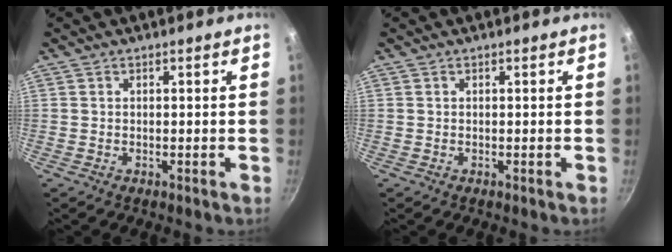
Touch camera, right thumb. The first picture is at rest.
{"total": 0.0}